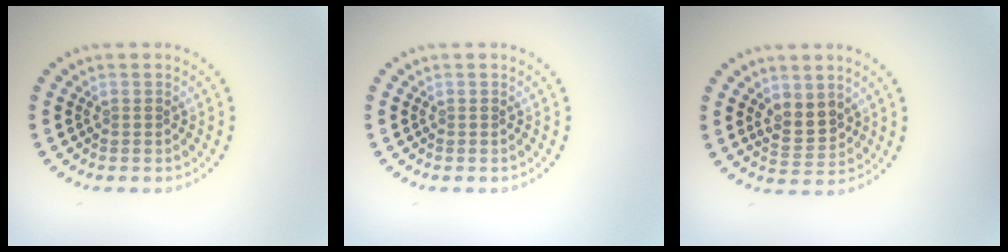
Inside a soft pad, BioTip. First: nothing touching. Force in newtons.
{"total": 0.0}
{"total": 2.7, "press": 2.5, "slide": 1.0}